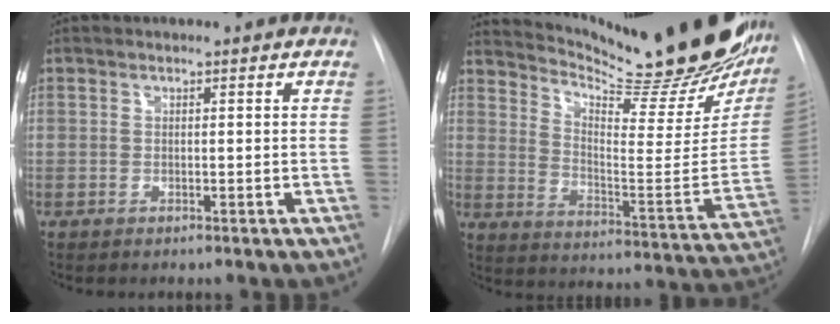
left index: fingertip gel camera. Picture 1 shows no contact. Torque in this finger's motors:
{"motor_torque": [0.73, -1.40, 0.20, 0.02]}